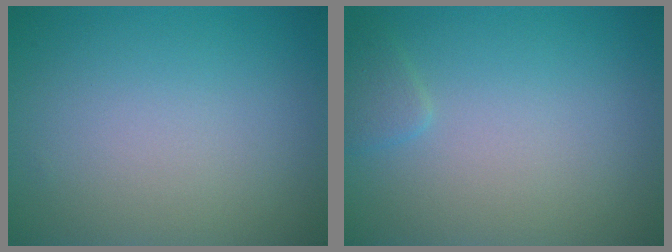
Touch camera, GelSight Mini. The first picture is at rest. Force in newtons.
{"total": 1.0, "press": 1.0, "slide": 0.0}